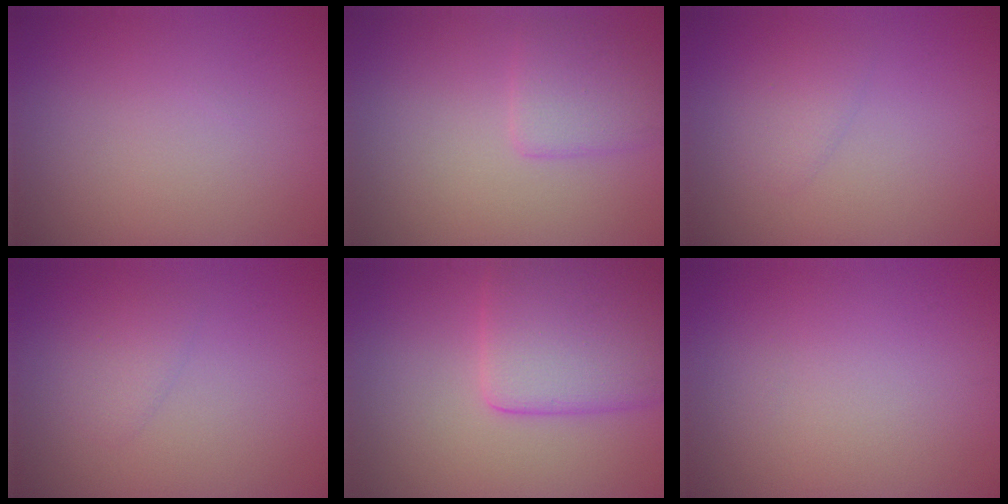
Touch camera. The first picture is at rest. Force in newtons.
{"total": 2.6, "press": 2.6, "slide": 0.1}
{"total": 1.3, "press": 1.3, "slide": 0.1}
{"total": 1.3, "press": 1.3, "slide": 0.1}
{"total": 6.7, "press": 6.7, "slide": 0.3}
{"total": 0.0}